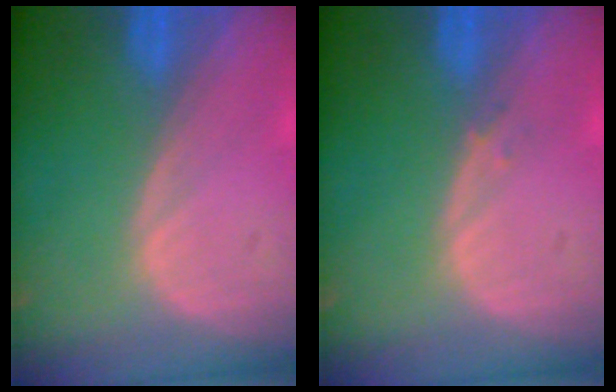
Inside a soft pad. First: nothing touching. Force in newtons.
{"total": 0.7, "press": 0.7, "slide": 0.1}